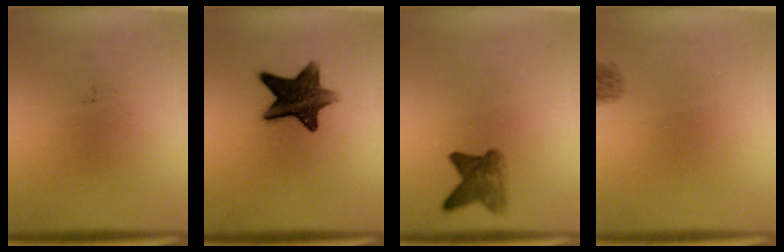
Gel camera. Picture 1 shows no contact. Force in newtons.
{"total": 11.6}
{"total": 4.2}
{"total": 1.0}